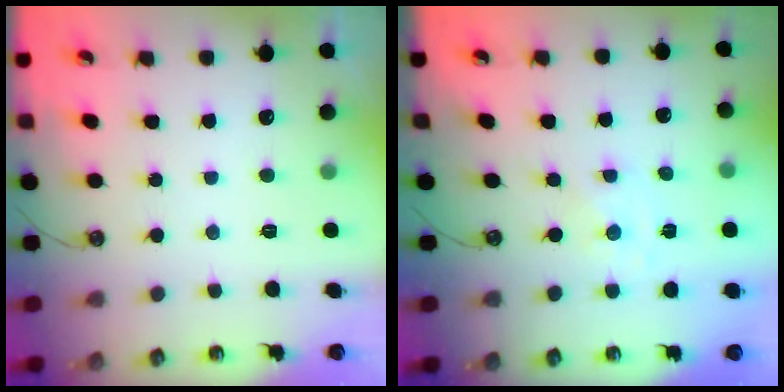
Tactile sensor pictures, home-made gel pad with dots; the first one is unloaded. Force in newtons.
{"total": 0.0}